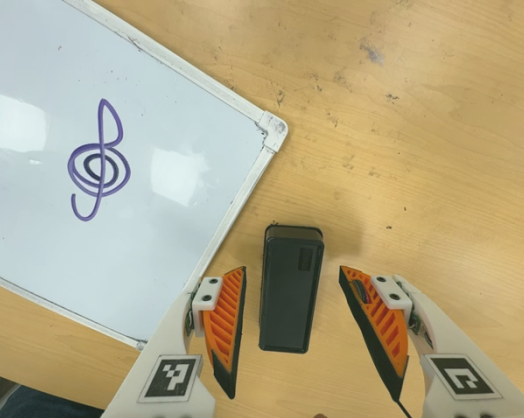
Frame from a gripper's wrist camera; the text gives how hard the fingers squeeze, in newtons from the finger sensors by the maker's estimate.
{"total": 0.0}